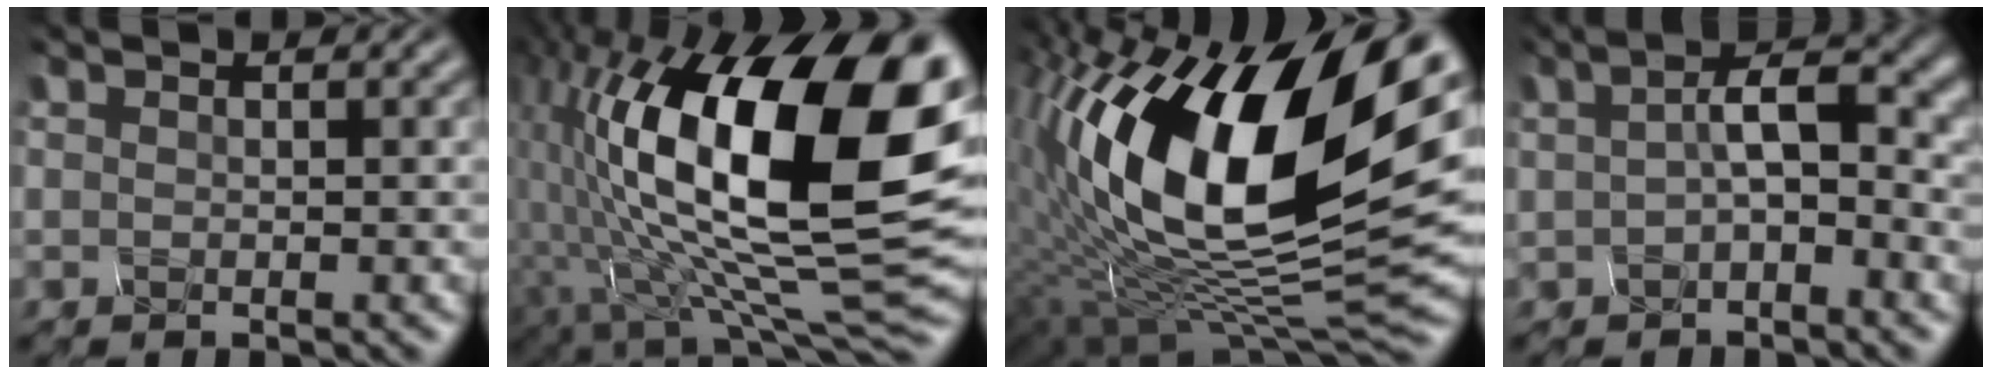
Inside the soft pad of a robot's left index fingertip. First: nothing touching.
{"total": 19.2, "force": [2.2, 8.1, 17.2], "torque": [-0.298, 0.010, 0.046]}
{"total": 17.8, "force": [3.3, 8.0, 15.6], "torque": [-0.290, 0.015, 0.054]}
{"total": 3.9, "force": [-0.7, 1.7, 3.4], "torque": [-0.076, 0.007, -0.003]}